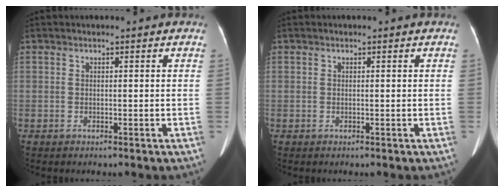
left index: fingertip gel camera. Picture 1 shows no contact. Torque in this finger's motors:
{"motor_torque": [-0.03, -0.02, -0.12, 0.00]}